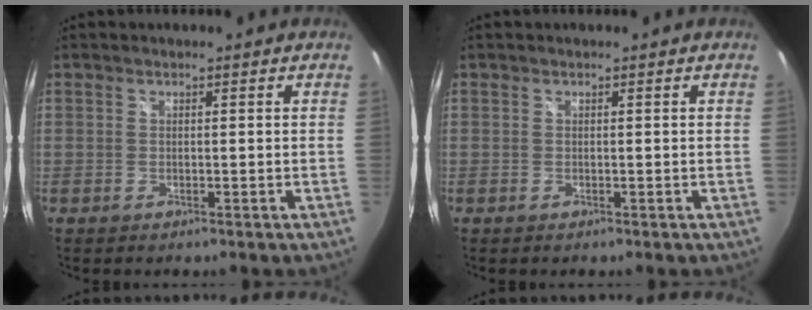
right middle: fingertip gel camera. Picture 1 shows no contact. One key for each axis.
{"total": 0.0}